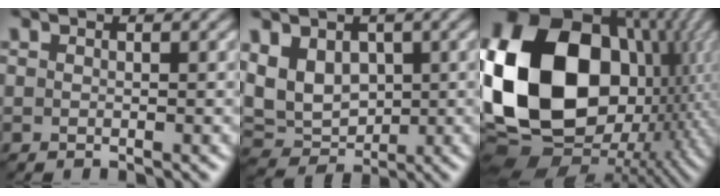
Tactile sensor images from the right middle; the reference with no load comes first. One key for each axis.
{"total": 5.7, "fx": 1.3, "fy": 4.3, "fz": 3.5, "tx": -0.077, "ty": -0.005, "tz": 0.023}
{"total": 22.4, "fx": 1.5, "fy": 16.7, "fz": 14.8, "tx": -0.356, "ty": 0.000, "tz": 0.053}